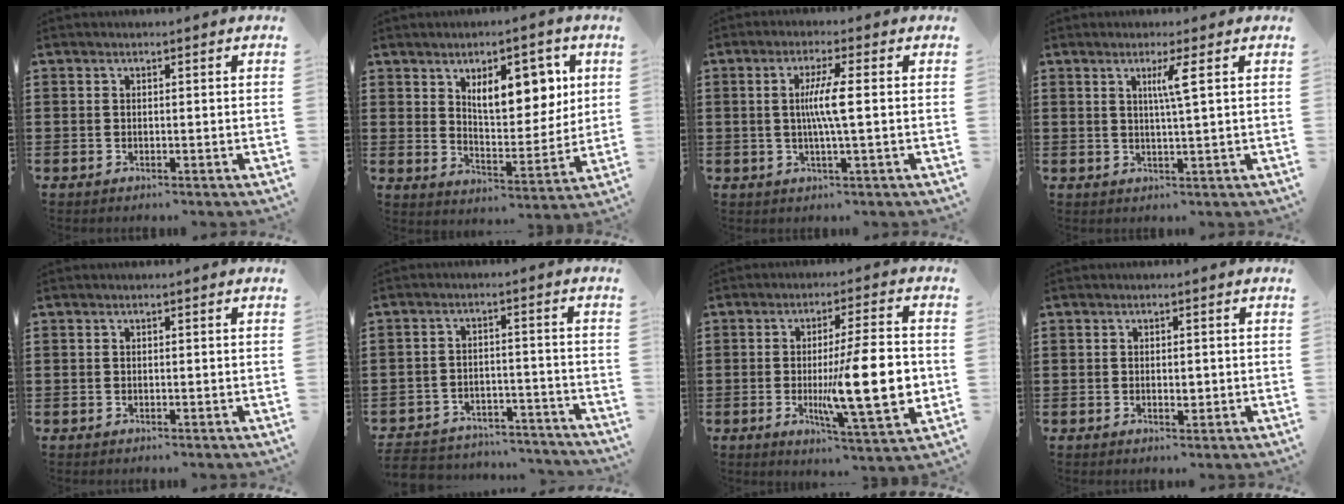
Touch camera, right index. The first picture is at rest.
{"total": 9.9, "force": [4.2, 4.9, 7.4], "torque": [-0.112, -0.004, 0.067]}
{"total": 5.3, "force": [0.2, -0.1, 5.2], "torque": [-0.096, -0.006, -0.001]}
{"total": 3.3, "force": [1.2, -0.6, 3.0], "torque": [-0.061, -0.009, 0.016]}
{"total": 0.0}
{"total": 4.3, "force": [-4.2, 0.7, 0.4], "torque": [-0.019, 0.004, -0.090]}
{"total": 15.1, "force": [-1.4, 3.4, 14.6], "torque": [-0.221, -0.024, -0.029]}
{"total": 1.6, "force": [-0.1, 0.6, 1.4], "torque": [-0.025, 0.001, -0.003]}